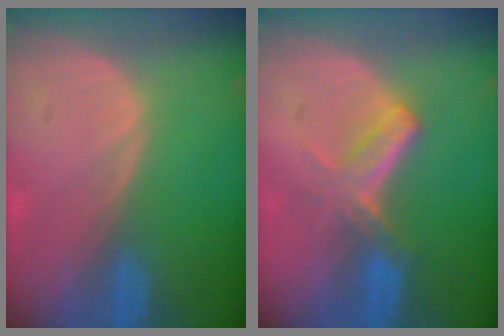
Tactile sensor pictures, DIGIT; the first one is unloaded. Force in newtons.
{"total": 5.8, "press": 5.1, "slide": 2.9}